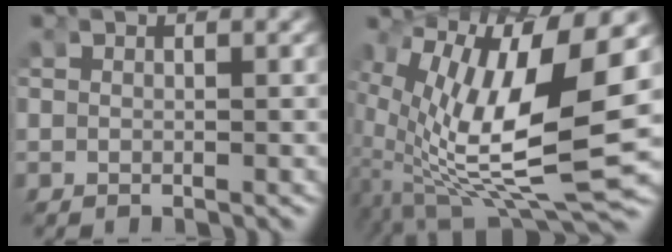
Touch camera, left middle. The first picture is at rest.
{"total": 16.9, "force": [-1.0, 8.5, 14.6], "torque": [-0.236, -0.032, 0.004]}